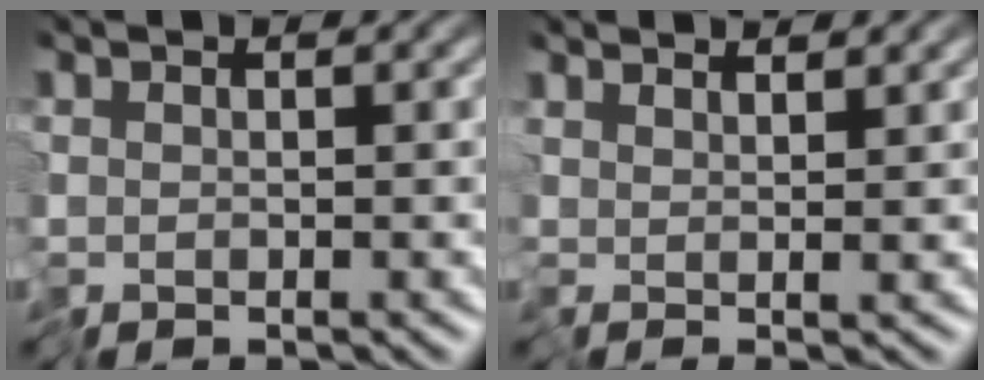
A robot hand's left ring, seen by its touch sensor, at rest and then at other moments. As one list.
[{"total": 2.3, "force": [2.2, -0.2, 0.7], "torque": [-0.014, 0.006, 0.027]}]